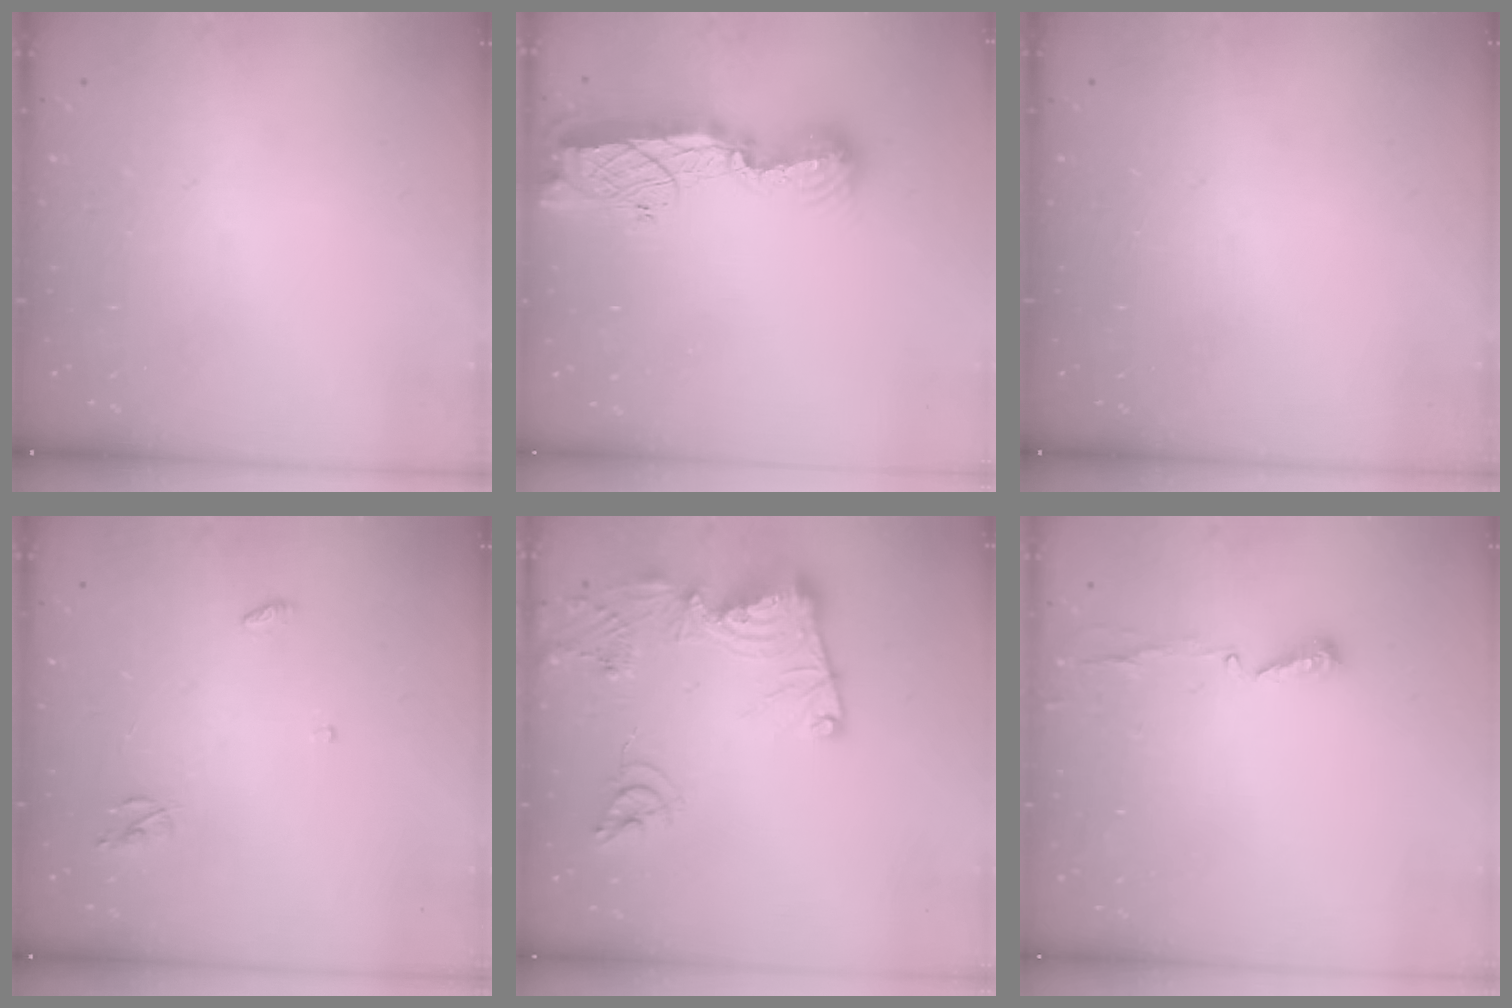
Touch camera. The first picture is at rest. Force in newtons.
{"total": 12.4, "press": 12.4, "slide": 1.0}
{"total": 0.0}
{"total": 3.7, "press": 3.7, "slide": 0.2}
{"total": 16.7, "press": 16.7, "slide": 1.2}
{"total": 4.8, "press": 4.8, "slide": 0.3}